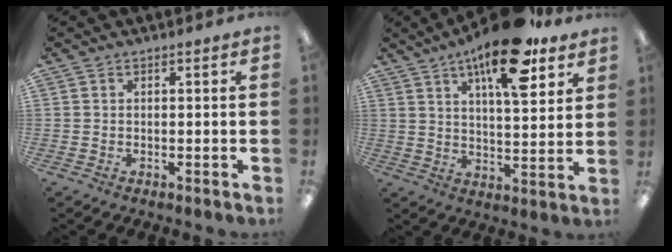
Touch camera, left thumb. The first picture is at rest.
{"total": 16.7, "force": [10.3, 5.8, 11.8], "torque": [-0.176, -0.046, 0.164]}